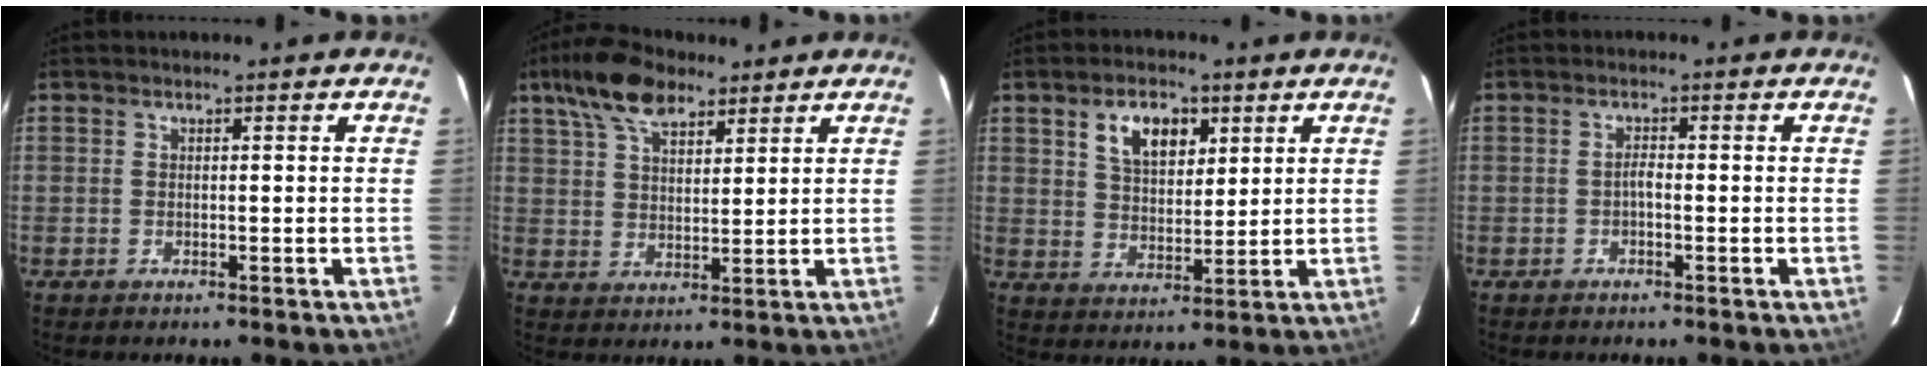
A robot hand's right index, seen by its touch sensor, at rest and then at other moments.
{"total": 11.0, "force": [7.0, 5.0, 6.7], "torque": [-0.132, 0.034, 0.125]}
{"total": 8.3, "force": [4.0, 4.6, 5.6], "torque": [-0.097, 0.013, 0.074]}
{"total": 1.1, "force": [-0.5, 0.3, 0.9], "torque": [-0.018, 0.006, -0.011]}